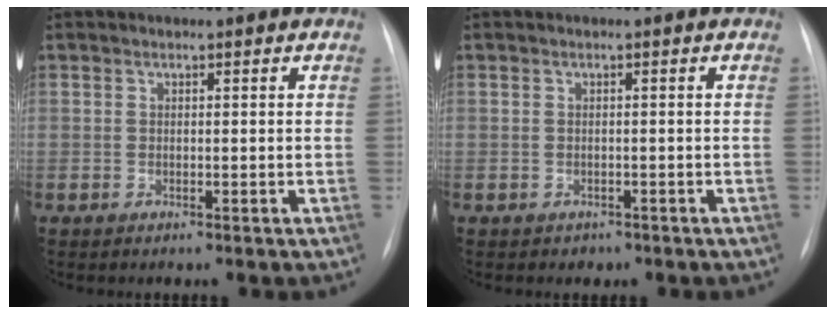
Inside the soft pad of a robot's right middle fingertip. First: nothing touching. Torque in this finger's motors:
{"motor_torque": [0.08, -0.10, -0.01, -0.01]}